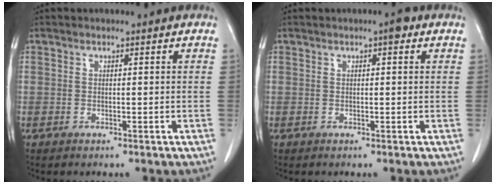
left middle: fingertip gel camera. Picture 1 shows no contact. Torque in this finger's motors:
{"motor_torque": [0.40, -0.40, 0.11, 0.03]}